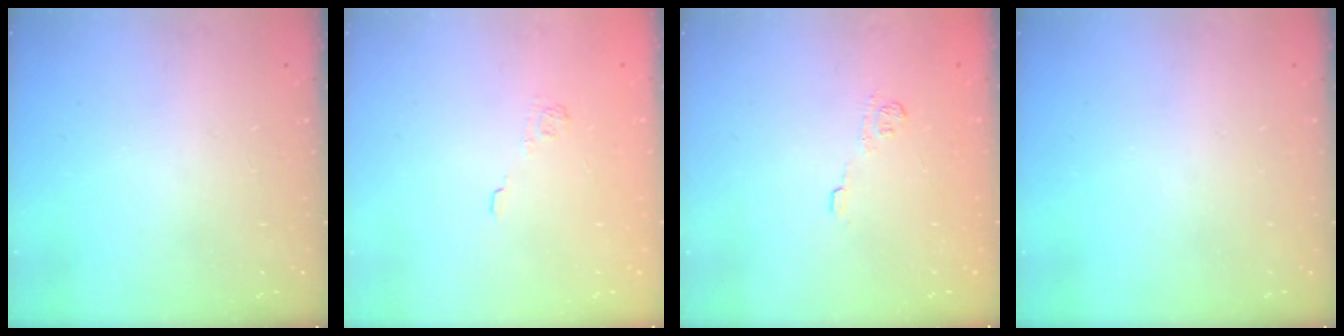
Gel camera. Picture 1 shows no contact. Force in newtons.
{"total": 2.2, "press": 1.8, "slide": 1.3}
{"total": 7.5, "press": 7.4, "slide": 1.4}
{"total": 0.0}